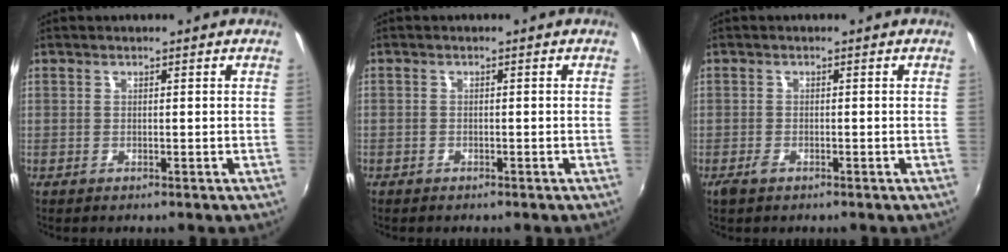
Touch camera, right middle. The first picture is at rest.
{"total": 1.1, "force": [-0.9, 0.7, 0.0], "torque": [-0.006, 0.004, -0.014]}
{"total": 1.8, "force": [-1.3, 0.8, 1.0], "torque": [-0.022, -0.004, -0.025]}